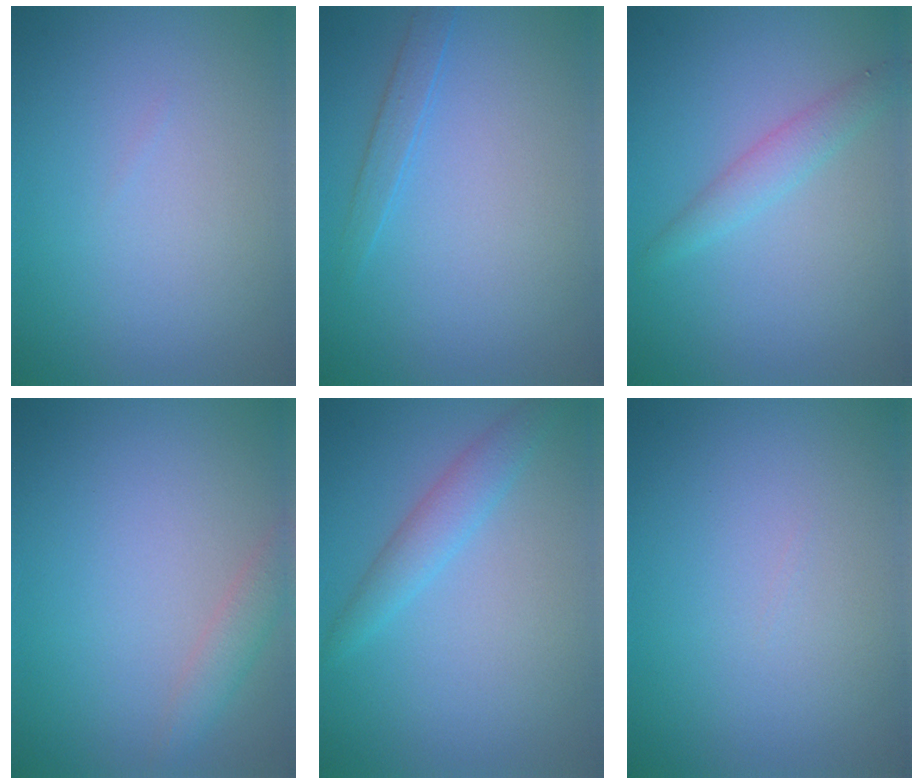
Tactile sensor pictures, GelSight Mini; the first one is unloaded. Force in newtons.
{"total": 1.3, "press": 1.3, "slide": 0.1}
{"total": 2.5, "press": 2.5, "slide": 0.1}
{"total": 1.9, "press": 1.9, "slide": 0.1}
{"total": 2.6, "press": 2.6, "slide": 0.1}
{"total": 0.0}